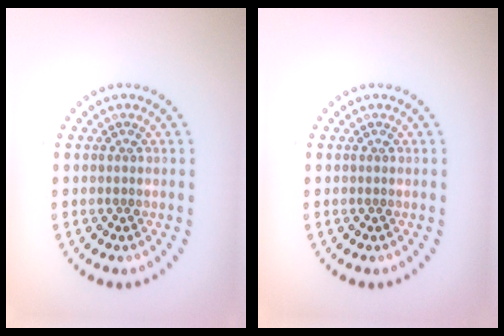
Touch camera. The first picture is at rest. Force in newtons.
{"total": 0.0}